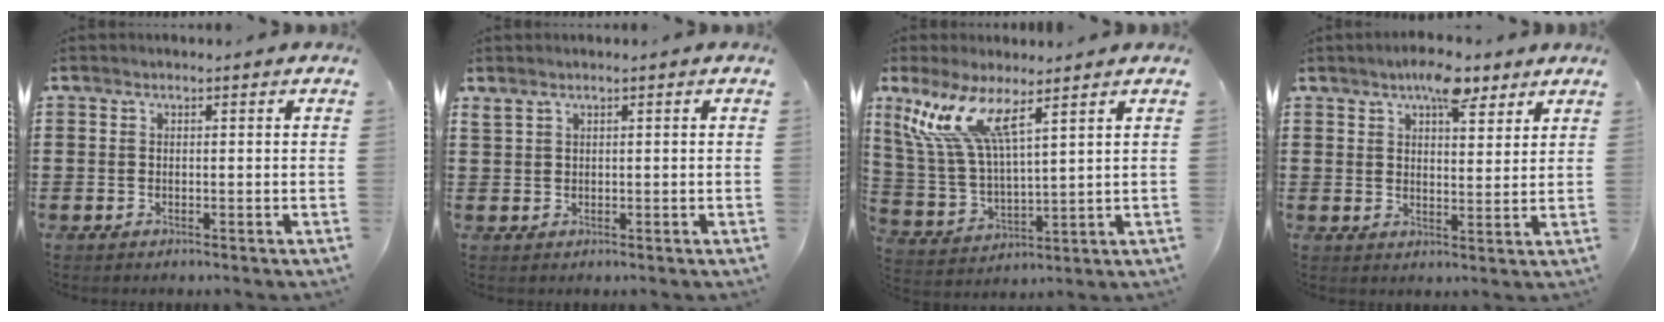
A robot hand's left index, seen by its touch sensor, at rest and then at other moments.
{"total": 1.0, "force": [0.8, 0.4, 0.5], "torque": [-0.013, 0.002, 0.015]}
{"total": 10.5, "force": [6.7, 2.7, 7.6], "torque": [-0.182, -0.018, 0.120]}
{"total": 6.9, "force": [4.9, 2.5, 4.1], "torque": [-0.059, -0.011, 0.081]}